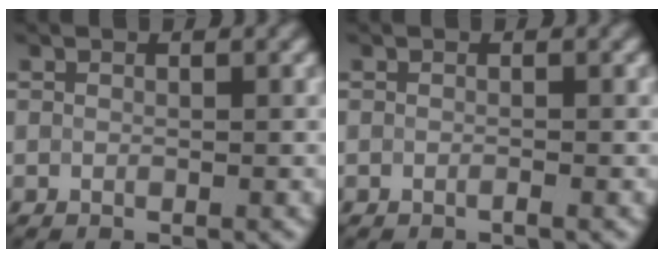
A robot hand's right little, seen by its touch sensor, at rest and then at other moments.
{"total": 0.7, "force": [-0.6, -0.1, 0.3], "torque": [-0.003, -0.006, -0.010]}